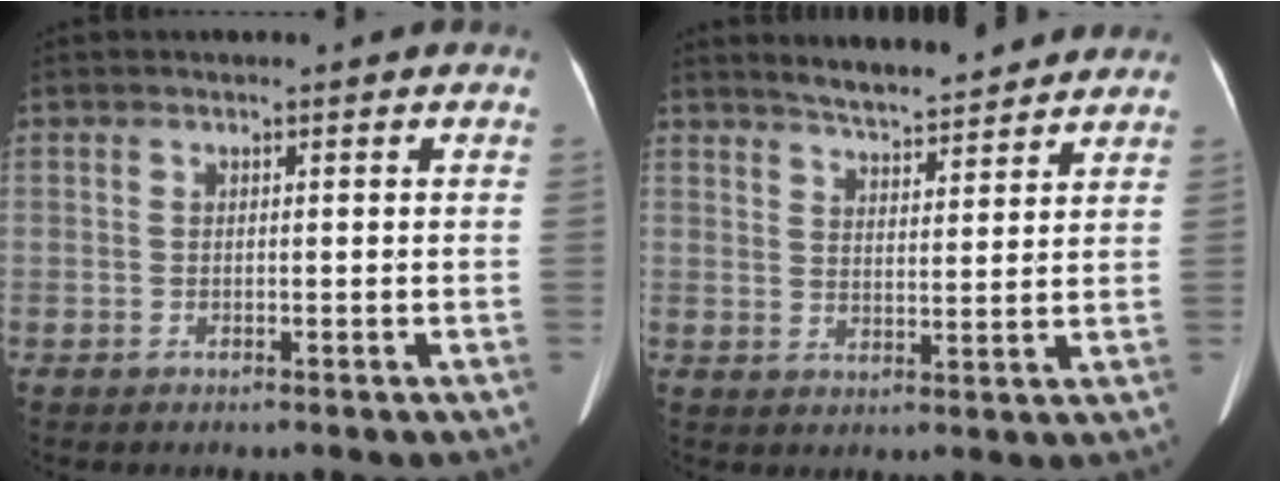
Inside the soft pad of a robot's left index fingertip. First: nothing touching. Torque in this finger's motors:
{"motor_torque": [0.34, -0.44, 0.04, 0.04]}